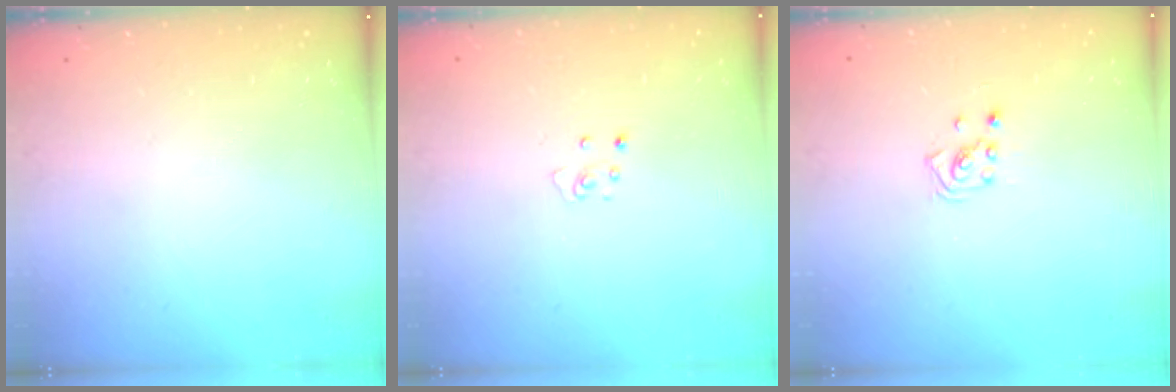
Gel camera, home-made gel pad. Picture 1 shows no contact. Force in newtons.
{"total": 3.3, "press": 3.3, "slide": 0.3}
{"total": 1.4, "press": 1.4, "slide": 0.1}